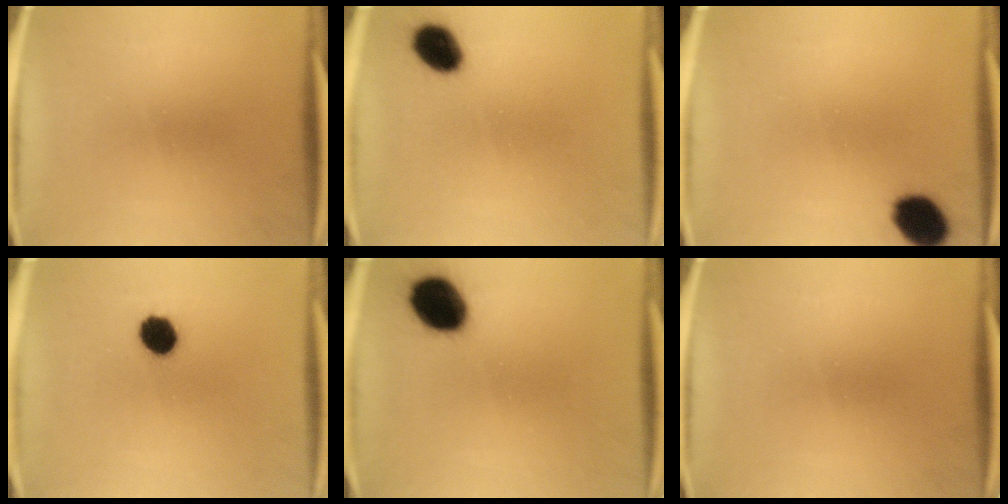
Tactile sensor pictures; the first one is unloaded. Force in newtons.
{"total": 7.4}
{"total": 8.8}
{"total": 6.6}
{"total": 12.4}
{"total": 0.0}